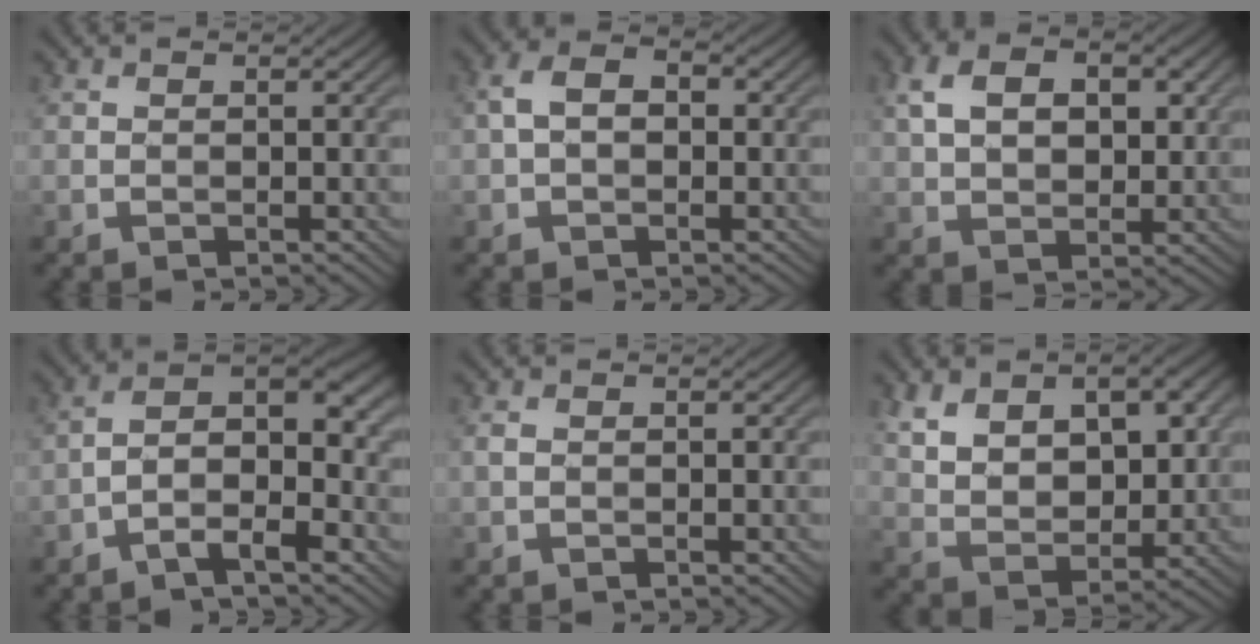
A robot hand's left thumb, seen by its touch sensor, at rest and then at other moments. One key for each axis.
{"total": 4.5, "fx": -0.1, "fy": 3.1, "fz": 3.2, "tx": -0.061, "ty": 0.006, "tz": -0.008}
{"total": 7.6, "fx": 2.1, "fy": 4.9, "fz": 5.4, "tx": -0.108, "ty": 0.006, "tz": 0.036}
{"total": 6.9, "fx": -3.1, "fy": 2.5, "fz": 5.7, "tx": -0.091, "ty": 0.012, "tz": -0.067}
{"total": 0.9, "fx": -0.1, "fy": 0.5, "fz": 0.7, "tx": -0.022, "ty": 0.002, "tz": -0.004}
{"total": 11.0, "fx": 3.7, "fy": 6.6, "fz": 8.0, "tx": -0.156, "ty": -0.006, "tz": 0.073}